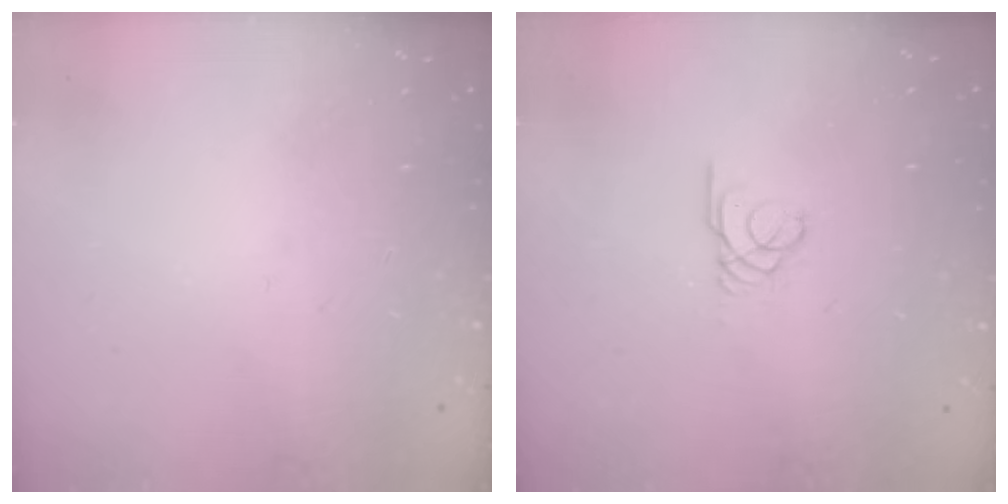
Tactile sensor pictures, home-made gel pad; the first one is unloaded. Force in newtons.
{"total": 1.7, "press": 1.7, "slide": 0.2}